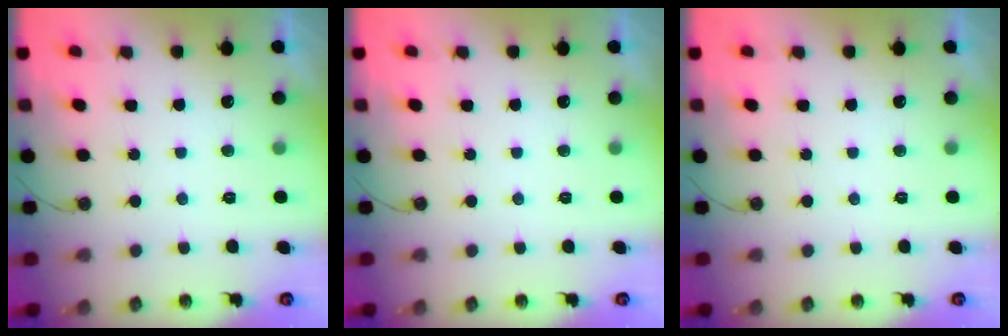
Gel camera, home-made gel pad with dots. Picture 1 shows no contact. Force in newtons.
{"total": 0.0}
{"total": 0.0}